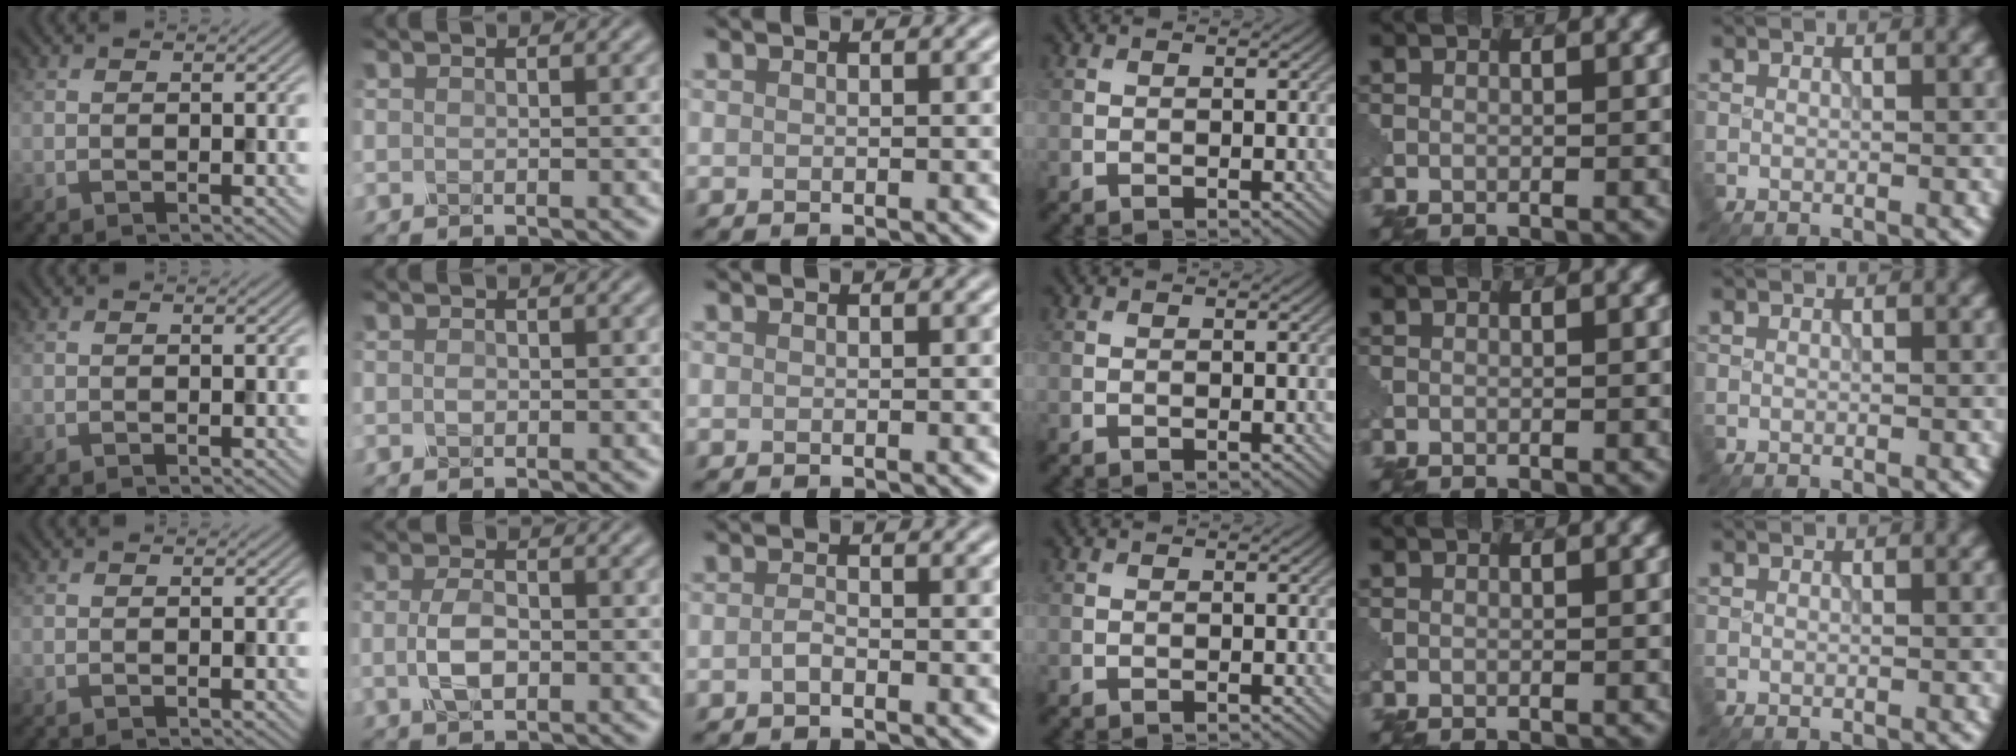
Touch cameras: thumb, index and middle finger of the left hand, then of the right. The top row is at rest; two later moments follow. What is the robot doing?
{"motion": "close", "object": "eyeshadow palette"}